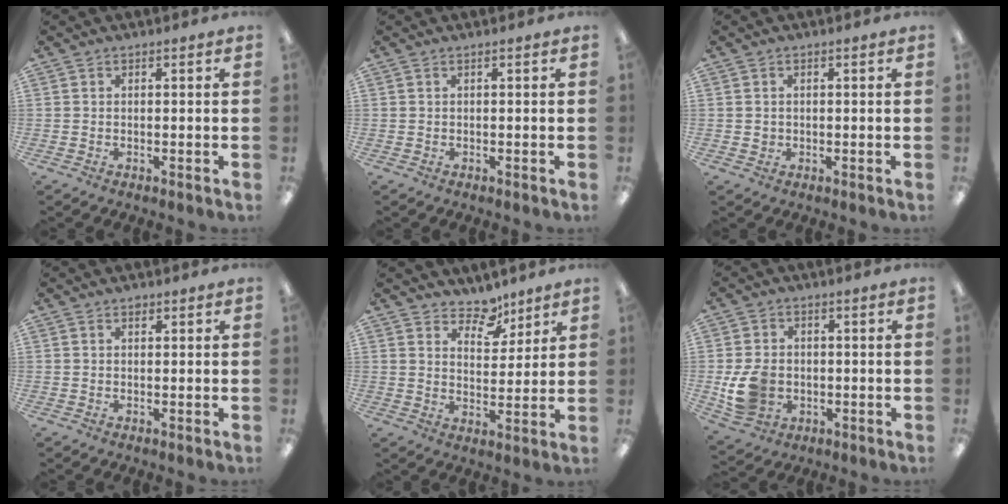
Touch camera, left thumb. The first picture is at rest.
{"total": 0.0}
{"total": 1.3, "force": [0.1, 1.3, 0.2], "torque": [-0.005, 0.005, 0.000]}
{"total": 1.0, "force": [0.6, 0.7, 0.5], "torque": [-0.004, -0.001, 0.009]}
{"total": 7.2, "force": [6.1, 3.6, 1.5], "torque": [-0.014, -0.046, 0.109]}
{"total": 9.3, "force": [-1.6, 7.8, 4.9], "torque": [-0.100, 0.011, -0.026]}